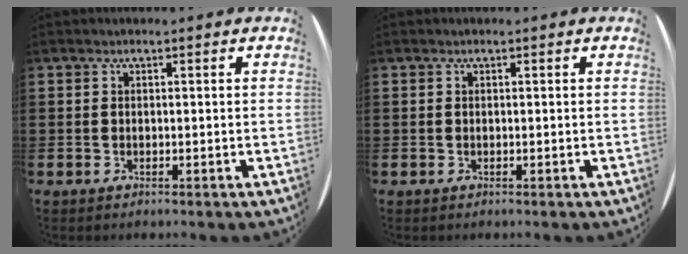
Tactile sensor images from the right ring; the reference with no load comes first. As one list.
[{"total": 0.0}]